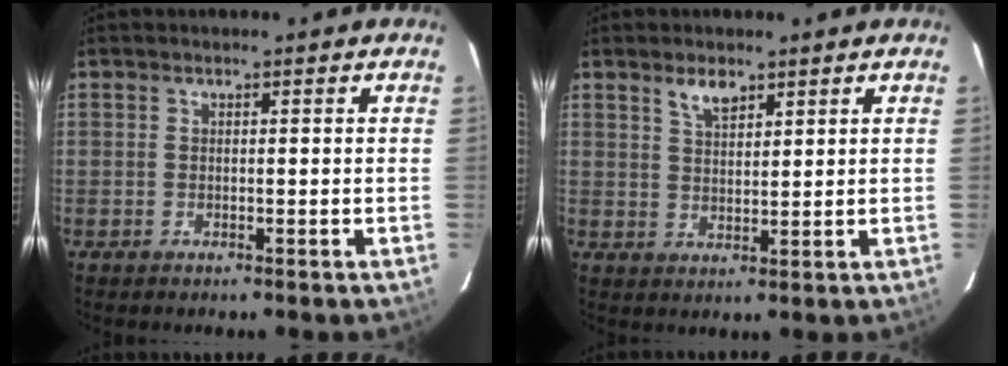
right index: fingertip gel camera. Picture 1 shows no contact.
{"total": 3.8, "force": [2.6, 1.6, 2.2], "torque": [-0.038, 0.005, 0.050]}